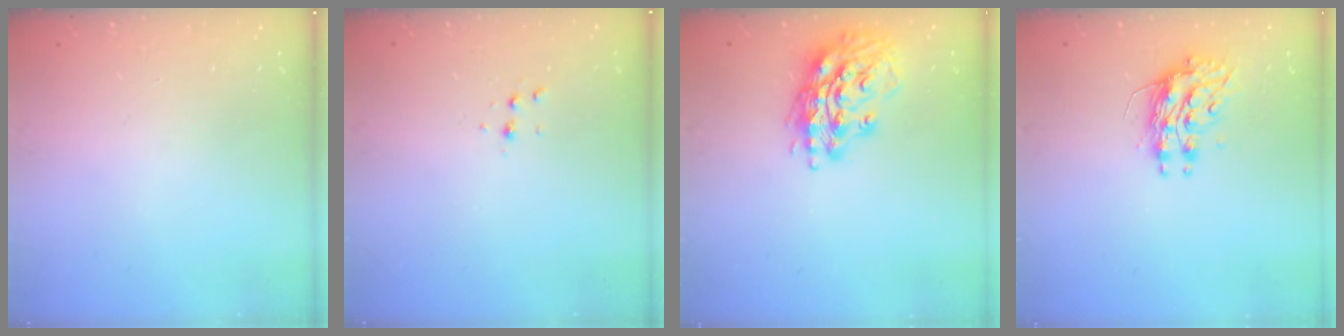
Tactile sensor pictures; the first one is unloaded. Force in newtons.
{"total": 3.8, "press": 3.7, "slide": 1.1}
{"total": 16.7, "press": 16.5, "slide": 2.3}
{"total": 10.2, "press": 10.2, "slide": 0.7}